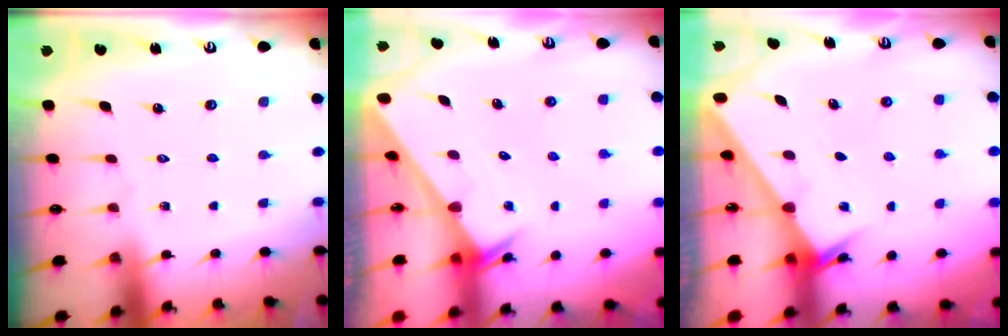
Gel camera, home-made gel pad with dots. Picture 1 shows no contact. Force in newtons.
{"total": 2.3, "press": 2.3, "slide": 0.1}
{"total": 2.0, "press": 2.0, "slide": 0.1}